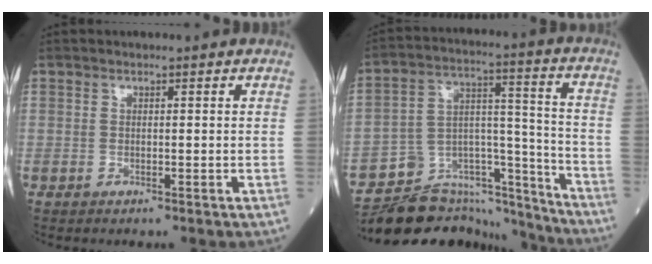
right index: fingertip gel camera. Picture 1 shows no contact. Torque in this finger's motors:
{"motor_torque": [0.26, -0.23, 0.16, 0.03]}